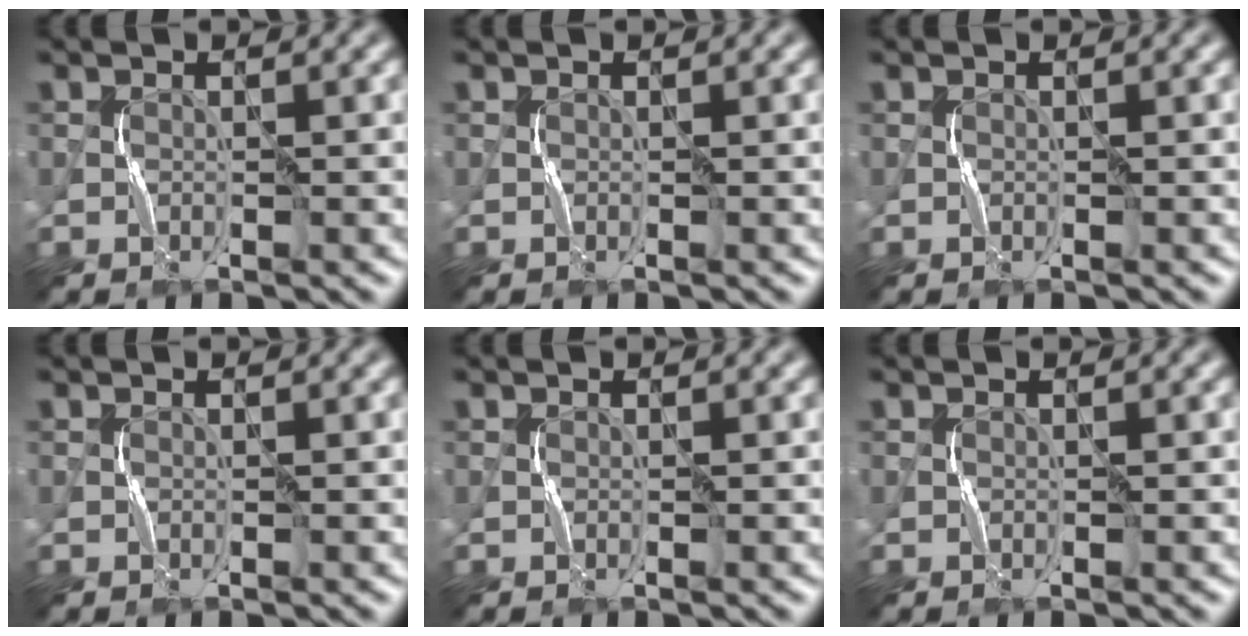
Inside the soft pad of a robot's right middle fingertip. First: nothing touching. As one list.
[{"total": 0.0}, {"total": 0.0}, {"total": 0.0}, {"total": 0.0}, {"total": 0.0}]